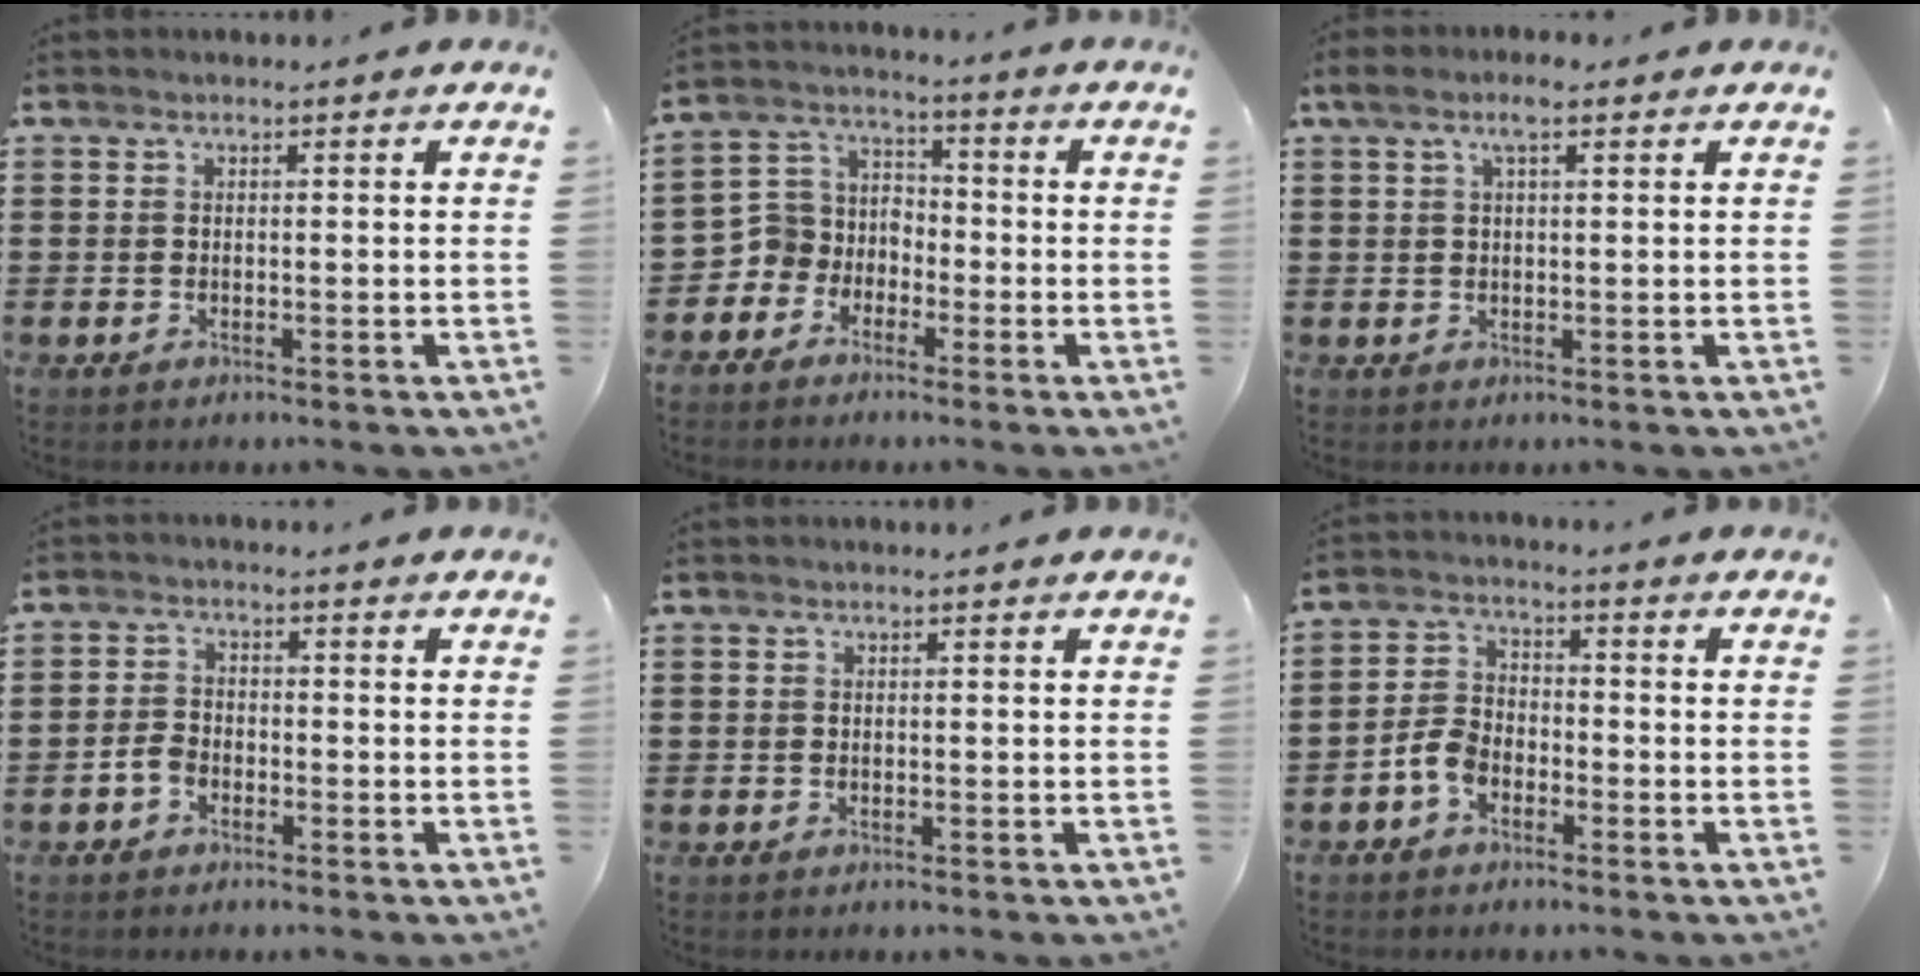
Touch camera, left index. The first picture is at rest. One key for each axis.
{"total": 5.2, "fx": -2.9, "fy": 4.3, "fz": 0.0, "tx": -0.037, "ty": 0.004, "tz": -0.068}
{"total": 3.6, "fx": 1.9, "fy": 1.0, "fz": 2.9, "tx": -0.060, "ty": 0.007, "tz": 0.032}
{"total": 2.4, "fx": -1.3, "fy": 1.5, "fz": 1.3, "tx": -0.041, "ty": -0.002, "tz": -0.030}
{"total": 0.0}
{"total": 4.4, "fx": -2.4, "fy": 2.7, "fz": 2.4, "tx": -0.073, "ty": 0.002, "tz": -0.054}